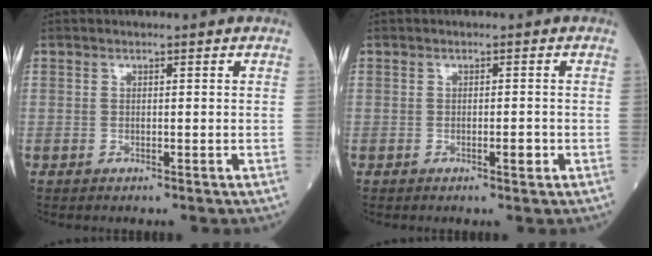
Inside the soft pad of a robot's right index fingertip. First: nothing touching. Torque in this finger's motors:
{"motor_torque": [0.45, -0.06, 0.13, 0.04]}